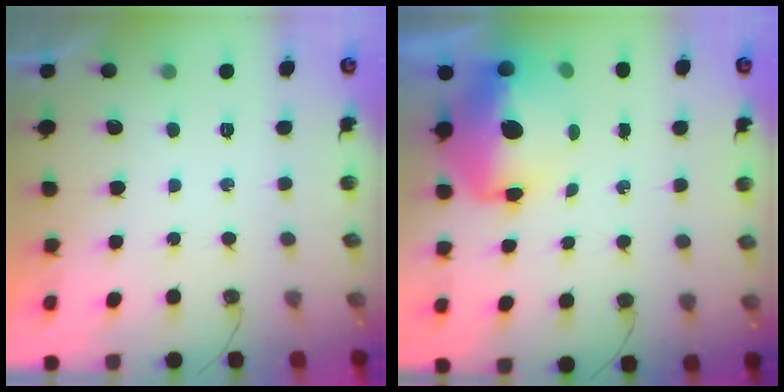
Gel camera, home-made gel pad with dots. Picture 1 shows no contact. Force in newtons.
{"total": 12.9, "press": 12.8, "slide": 1.5}